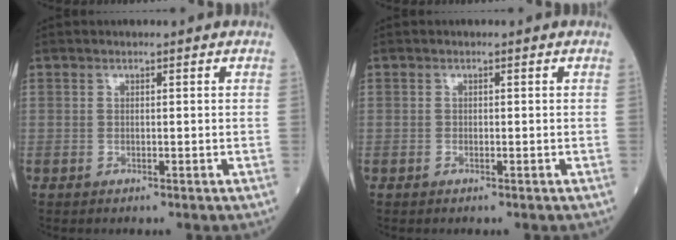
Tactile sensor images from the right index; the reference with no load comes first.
{"total": 0.0}